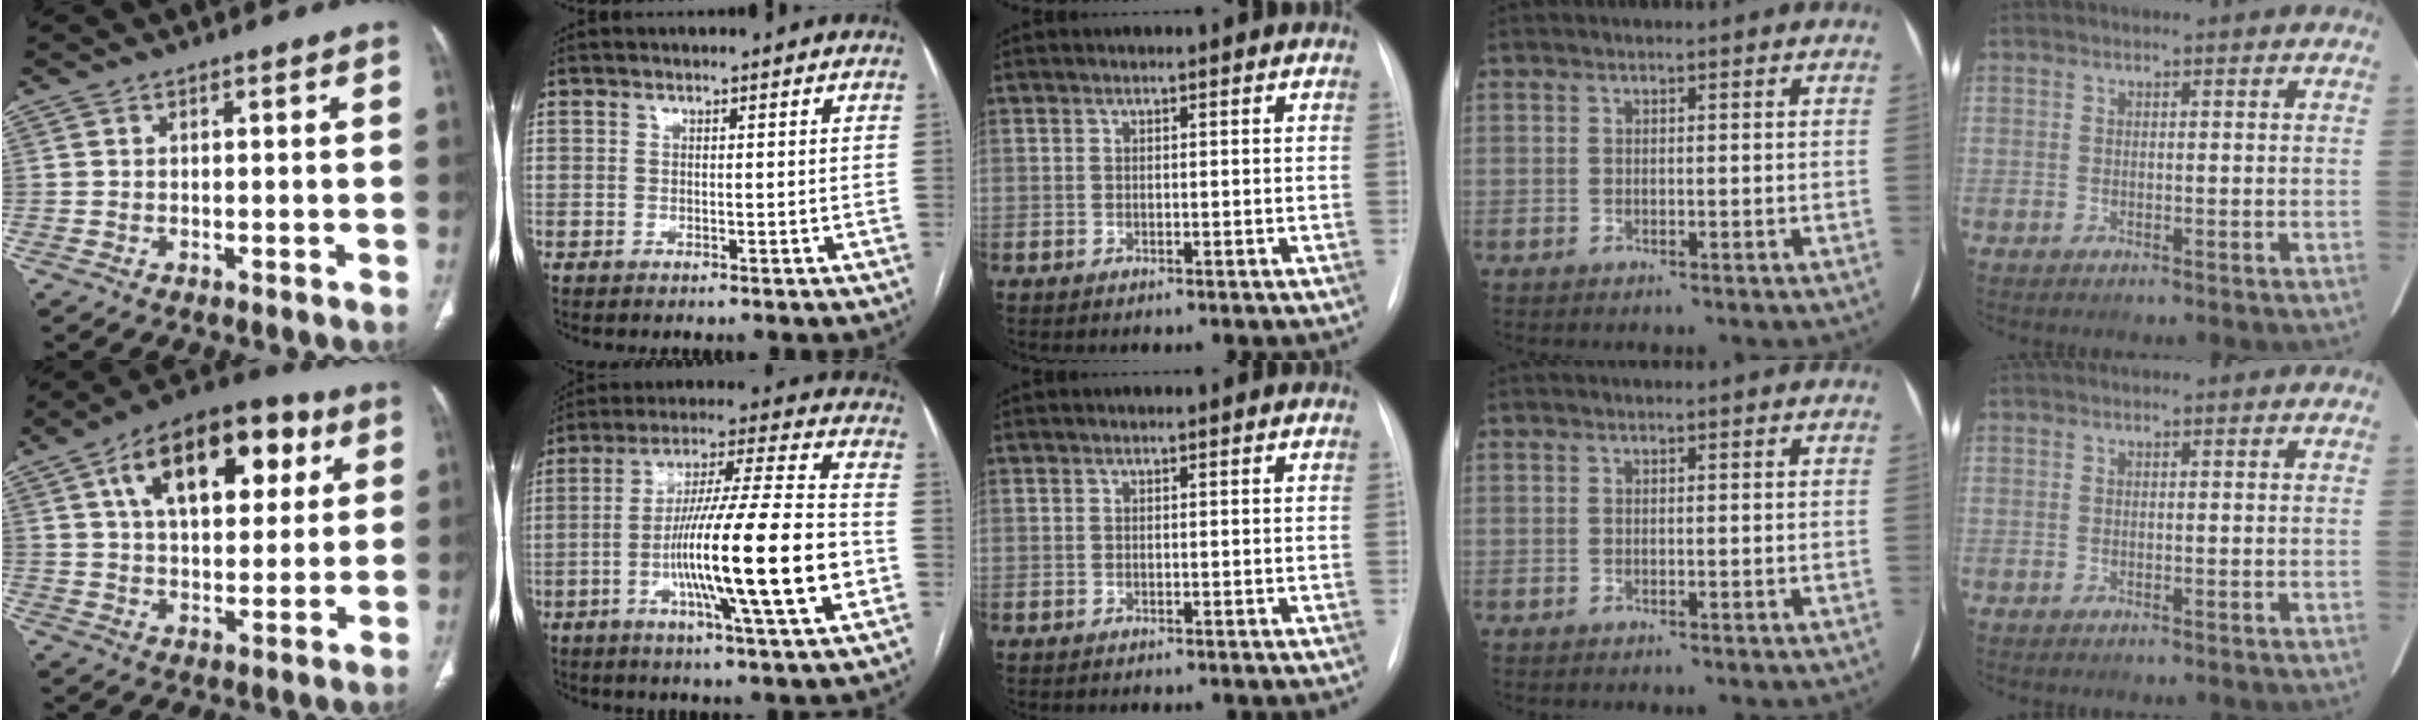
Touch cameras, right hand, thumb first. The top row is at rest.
{"thumb": {"total": 20.0, "force": [7.5, 10.8, 15.0], "torque": [-0.190, 0.003, 0.113]}, "index": {"total": 19.9, "force": [-4.9, 0.1, 19.3], "torque": [-0.323, -0.007, -0.084]}}